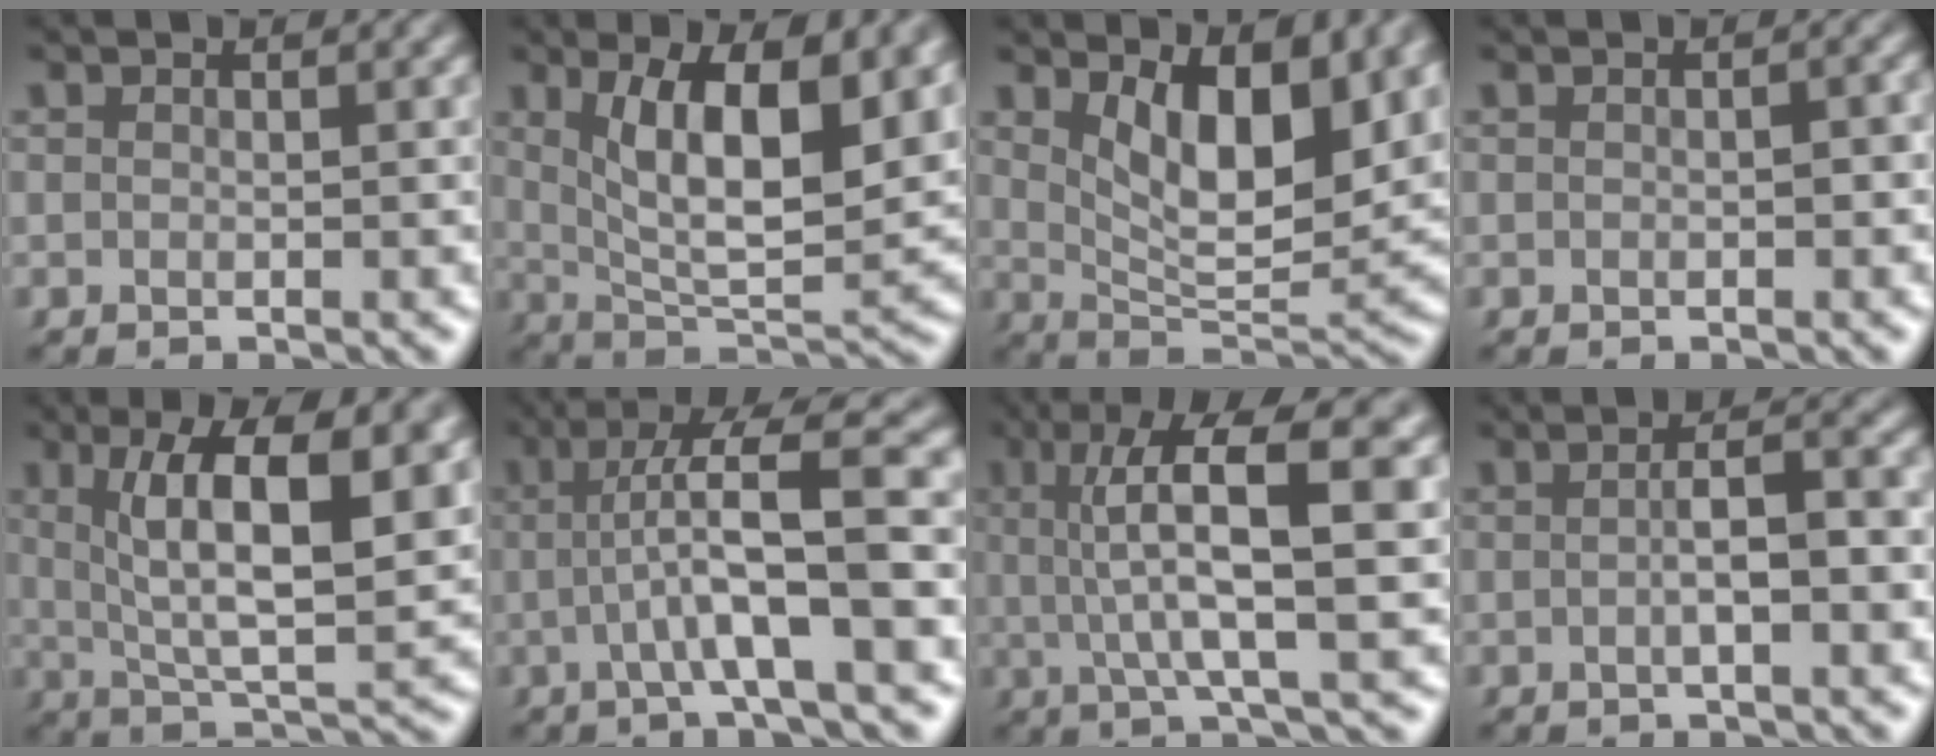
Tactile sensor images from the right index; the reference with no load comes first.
{"total": 10.0, "force": [2.9, 5.0, 8.2], "torque": [-0.143, -0.013, 0.050]}
{"total": 9.0, "force": [3.7, 3.8, 7.3], "torque": [-0.112, -0.006, 0.057]}
{"total": 0.9, "force": [-0.1, 0.5, 0.8], "torque": [-0.013, 0.002, -0.004]}
{"total": 8.9, "force": [2.6, 3.3, 7.8], "torque": [-0.131, -0.001, 0.046]}
{"total": 7.6, "force": [1.2, 1.5, 7.4], "torque": [-0.107, 0.025, 0.008]}
{"total": 8.0, "force": [2.1, 1.5, 7.6], "torque": [-0.130, 0.008, 0.028]}
{"total": 3.0, "force": [-0.7, 0.5, 2.9], "torque": [-0.048, 0.004, -0.014]}